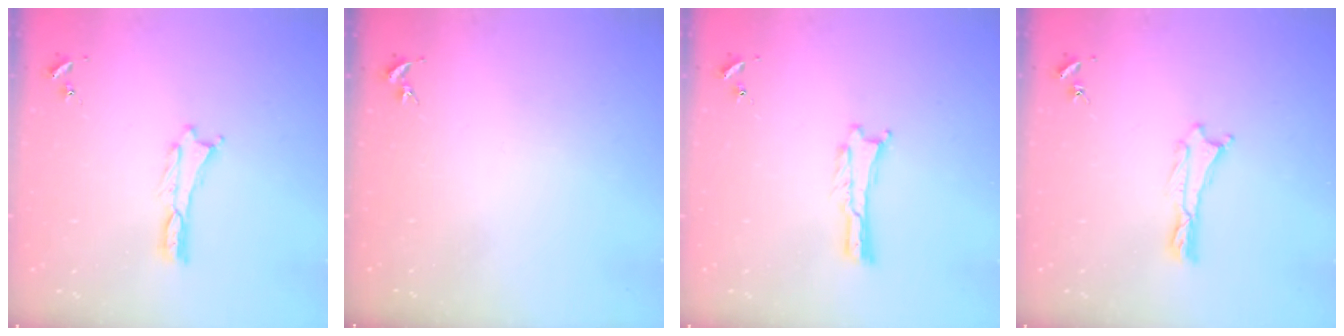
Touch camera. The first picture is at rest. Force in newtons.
{"total": 0.0}
{"total": 0.0}
{"total": 0.0}